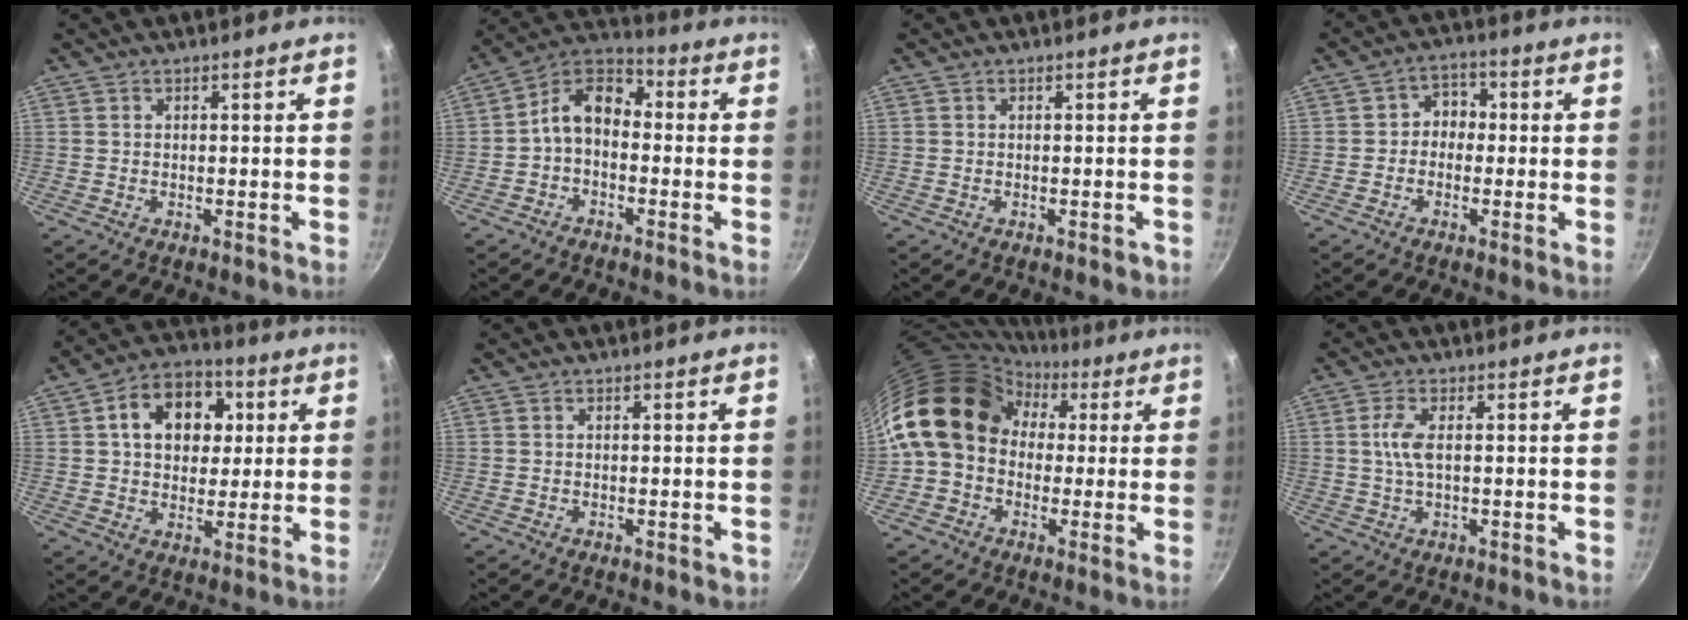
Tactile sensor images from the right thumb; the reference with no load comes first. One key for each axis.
{"total": 9.2, "fx": -1.2, "fy": 6.3, "fz": 6.6, "tx": -0.098, "ty": 0.043, "tz": -0.044}
{"total": 1.2, "fx": -0.5, "fy": 0.6, "fz": 0.9, "tx": -0.009, "ty": 0.004, "tz": -0.003}
{"total": 4.4, "fx": -0.5, "fy": 3.7, "fz": 2.3, "tx": -0.002, "ty": 0.018, "tz": -0.021}
{"total": 13.4, "fx": 3.4, "fy": 9.9, "fz": 8.3, "tx": -0.093, "ty": 0.010, "tz": 0.041}
{"total": 1.1, "fx": -0.1, "fy": 0.6, "fz": 0.9, "tx": -0.008, "ty": 0.001, "tz": 0.000}
{"total": 15.0, "fx": 2.2, "fy": 12.2, "fz": 8.4, "tx": -0.116, "ty": 0.036, "tz": 0.018}
{"total": 4.2, "fx": 0.4, "fy": 1.5, "fz": 3.9, "tx": -0.092, "ty": 0.004, "tz": 0.007}